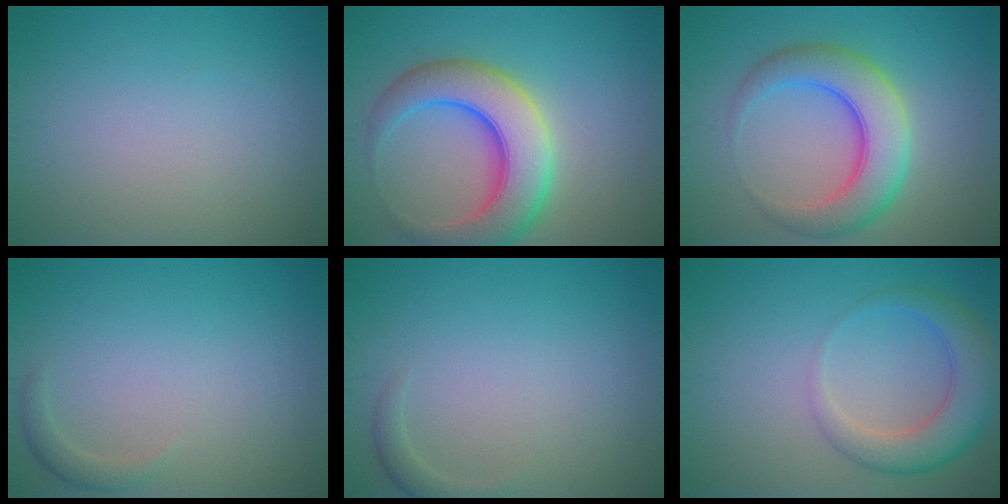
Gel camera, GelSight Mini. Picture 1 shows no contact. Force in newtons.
{"total": 8.3, "press": 8.3, "slide": 0.3}
{"total": 6.6, "press": 6.6, "slide": 0.3}
{"total": 1.2, "press": 1.2, "slide": 0.2}
{"total": 1.2, "press": 1.2, "slide": 0.1}
{"total": 4.9, "press": 4.9, "slide": 0.4}